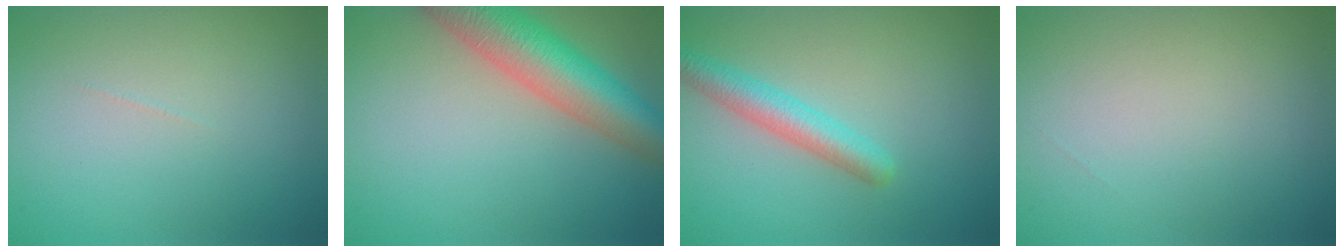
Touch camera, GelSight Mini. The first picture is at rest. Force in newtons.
{"total": 8.0, "press": 8.0, "slide": 0.3}
{"total": 3.2, "press": 3.2, "slide": 0.1}
{"total": 0.0}